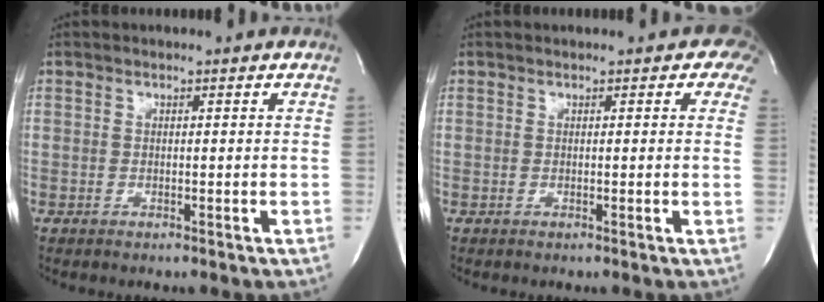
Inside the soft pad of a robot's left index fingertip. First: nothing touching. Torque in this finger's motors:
{"motor_torque": [0.03, -0.21, 0.38, 0.08]}